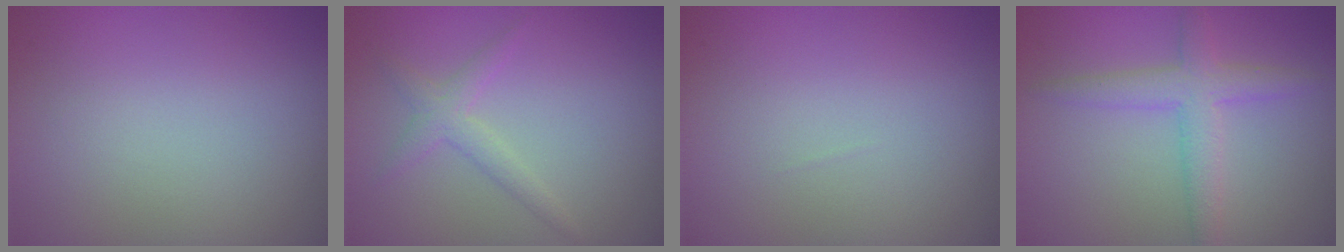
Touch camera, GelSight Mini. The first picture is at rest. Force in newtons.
{"total": 2.0, "press": 2.0, "slide": 0.0}
{"total": 0.0}
{"total": 3.4, "press": 3.4, "slide": 0.0}